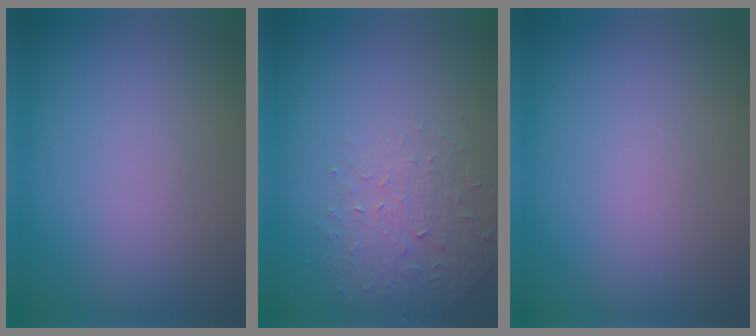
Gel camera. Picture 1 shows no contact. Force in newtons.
{"total": 1.6, "press": 1.1, "slide": 1.2}
{"total": 0.0}